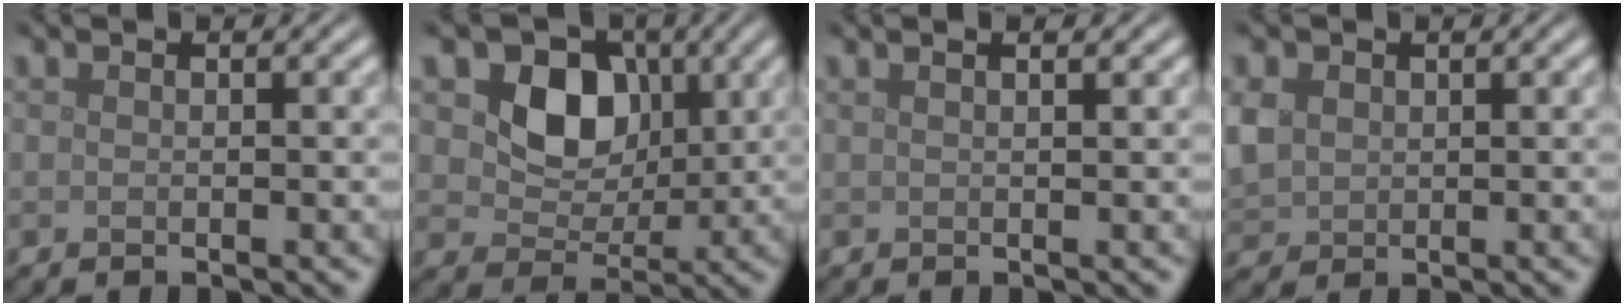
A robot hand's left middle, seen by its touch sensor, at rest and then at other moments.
{"total": 5.6, "force": [1.5, 4.4, 3.2], "torque": [-0.056, -0.008, 0.016]}
{"total": 2.3, "force": [1.3, 1.0, 1.6], "torque": [-0.005, 0.002, -0.007]}
{"total": 3.4, "force": [0.7, 3.0, 1.6], "torque": [-0.062, -0.001, 0.015]}